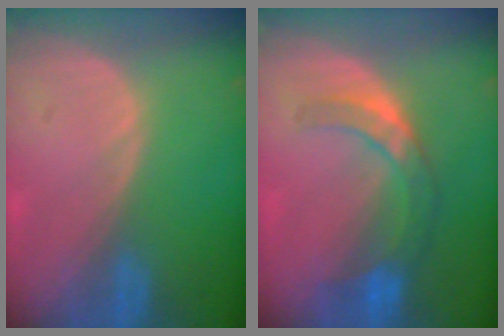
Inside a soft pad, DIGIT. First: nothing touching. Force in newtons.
{"total": 7.3, "press": 6.4, "slide": 3.4}